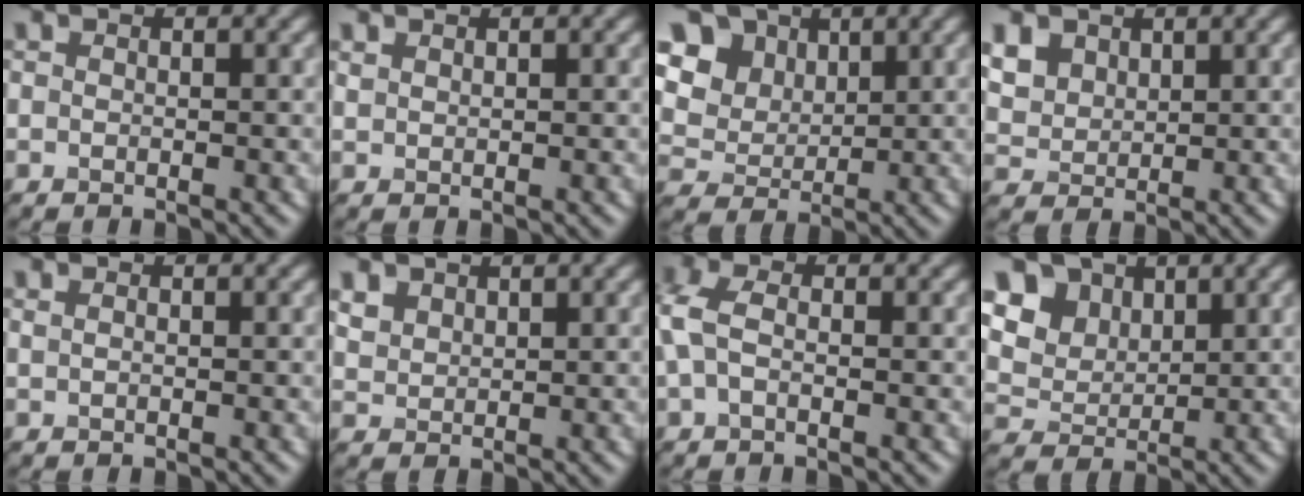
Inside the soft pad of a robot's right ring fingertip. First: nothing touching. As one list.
[{"total": 1.0, "force": [0.2, -0.7, -0.7], "torque": [-0.004, 0.004, 0.023]}, {"total": 8.4, "force": [4.8, 6.3, 2.8], "torque": [-0.109, 0.027, 0.101]}, {"total": 2.5, "force": [1.8, 1.7, 0.3], "torque": [-0.051, 0.008, 0.066]}, {"total": 0.5, "force": [-0.1, -0.4, -0.3], "torque": [-0.007, -0.003, 0.007]}, {"total": 1.4, "force": [1.1, 0.0, -0.9], "torque": [-0.013, 0.005, 0.051]}, {"total": 1.8, "force": [-0.2, 0.8, 1.6], "torque": [-0.075, 0.013, 0.013]}, {"total": 6.8, "force": [4.2, 5.0, 2.1], "torque": [-0.102, 0.016, 0.098]}]